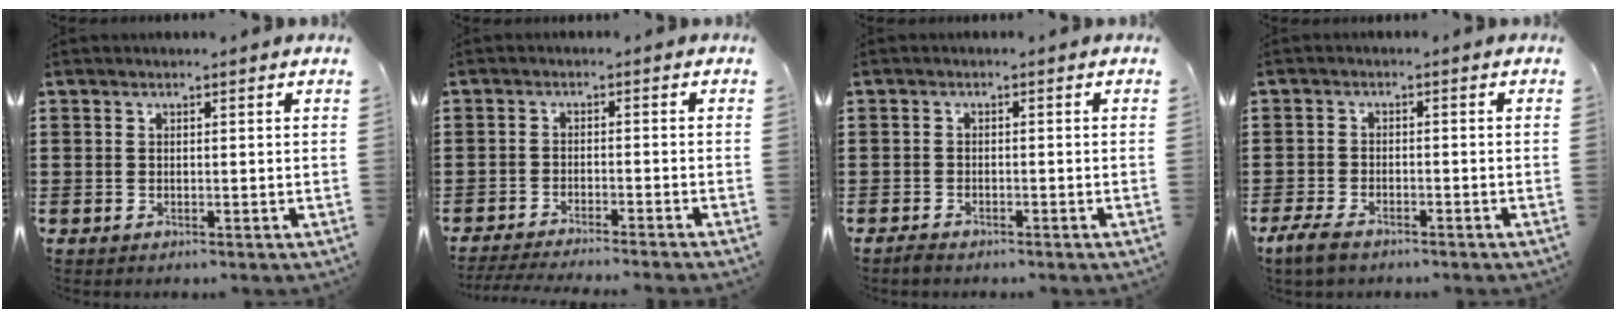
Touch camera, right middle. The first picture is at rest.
{"total": 2.9, "force": [-2.8, -0.3, 0.8], "torque": [-0.019, -0.006, -0.057]}
{"total": 1.1, "force": [-1.0, 0.4, 0.2], "torque": [-0.007, 0.000, -0.022]}
{"total": 3.0, "force": [-2.3, 1.1, 1.6], "torque": [-0.049, 0.000, -0.051]}